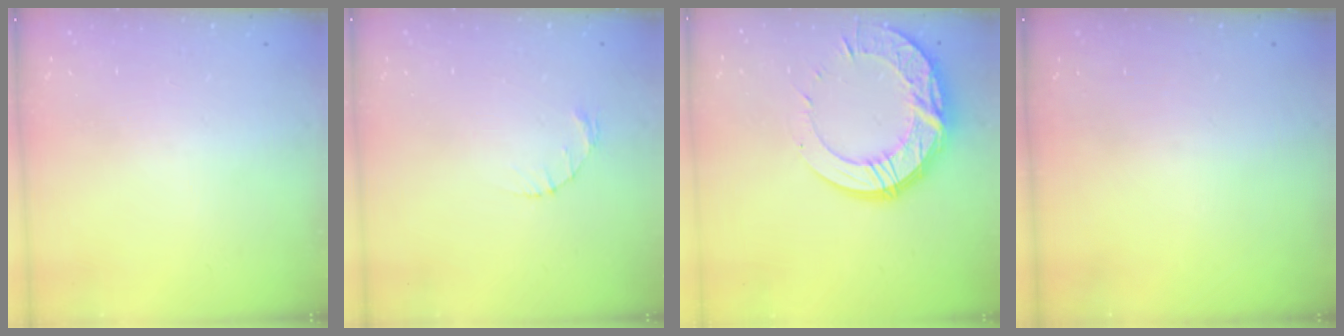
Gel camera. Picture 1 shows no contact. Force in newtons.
{"total": 1.2, "press": 1.1, "slide": 0.2}
{"total": 18.7, "press": 18.7, "slide": 1.4}
{"total": 0.0}